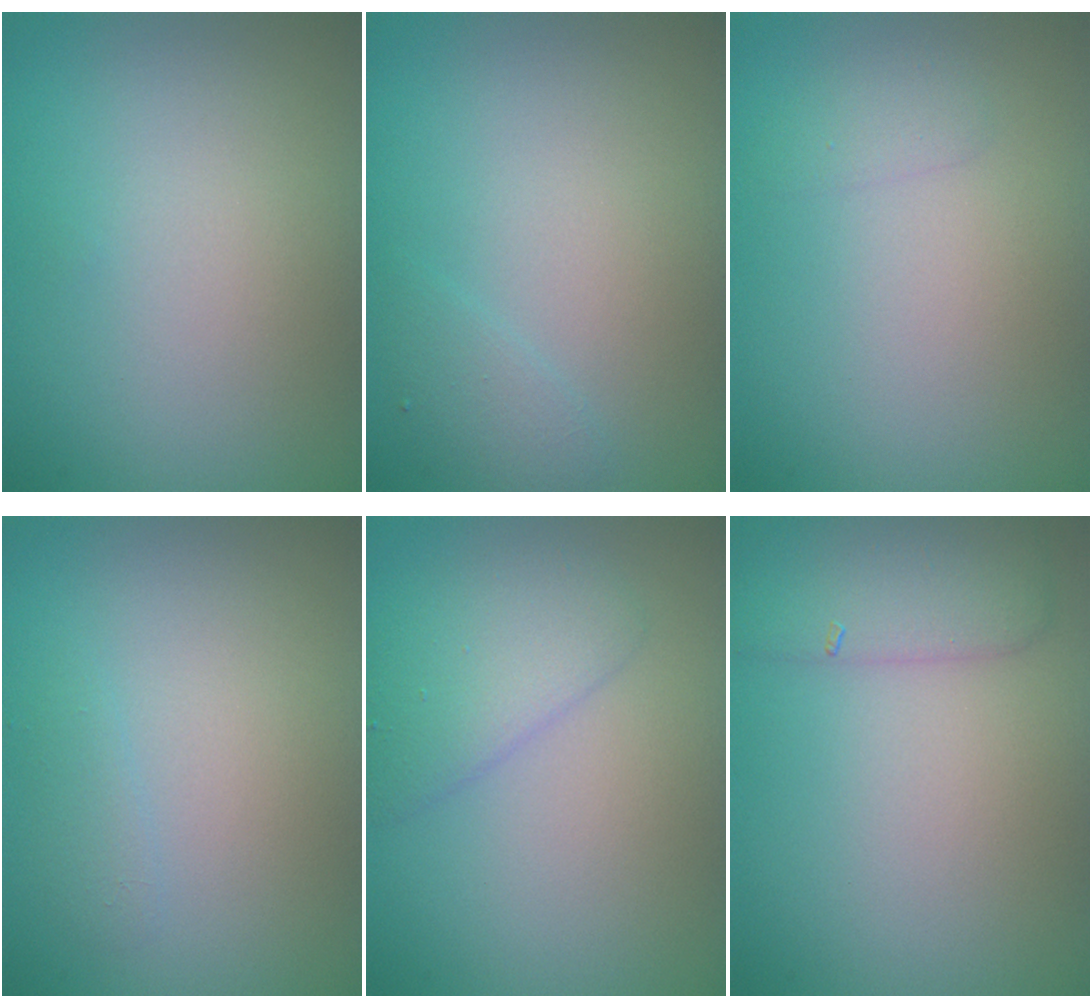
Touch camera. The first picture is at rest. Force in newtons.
{"total": 1.2, "press": 1.2, "slide": 0.1}
{"total": 0.9, "press": 0.9, "slide": 0.1}
{"total": 0.9, "press": 0.9, "slide": 0.0}
{"total": 2.7, "press": 2.7, "slide": 0.1}
{"total": 3.2, "press": 3.2, "slide": 0.1}